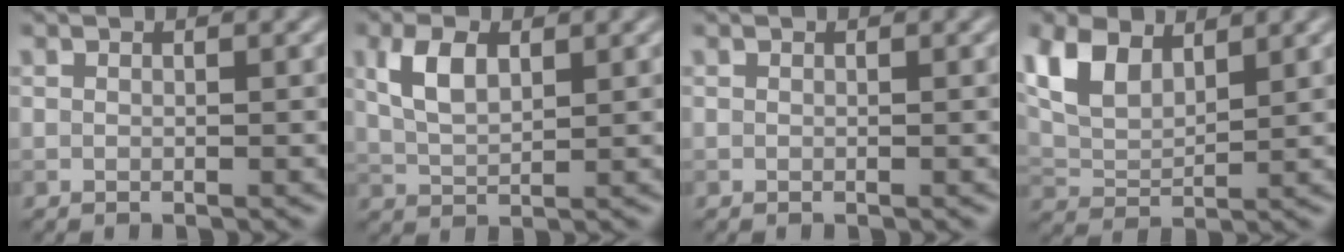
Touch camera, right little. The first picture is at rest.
{"total": 3.7, "force": [1.5, 1.9, 2.9], "torque": [-0.065, 0.007, 0.031]}
{"total": 0.0}
{"total": 5.8, "force": [3.4, 3.0, 3.6], "torque": [-0.082, 0.005, 0.066]}